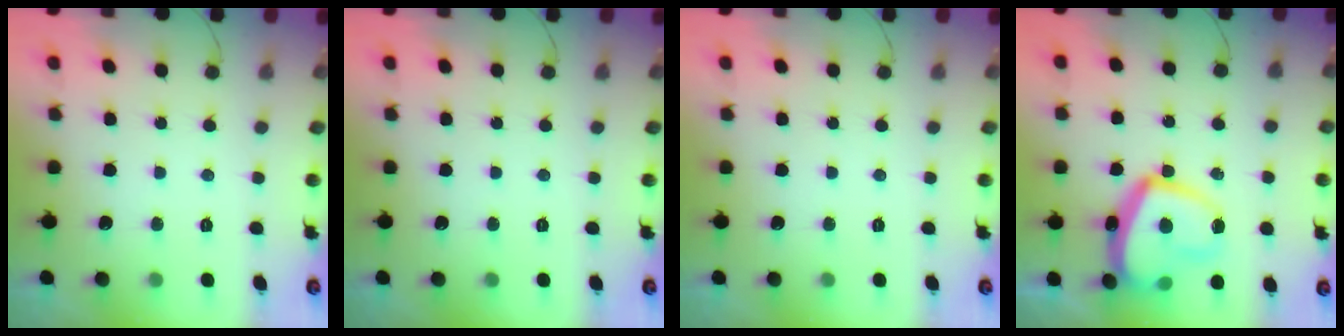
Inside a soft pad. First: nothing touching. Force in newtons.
{"total": 0.0}
{"total": 0.0}
{"total": 18.6, "press": 18.5, "slide": 1.8}